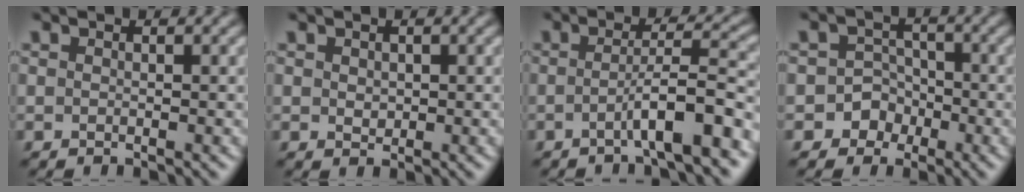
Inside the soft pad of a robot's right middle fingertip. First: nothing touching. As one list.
[{"total": 0.9, "force": [0.2, 0.8, 0.5], "torque": [-0.010, -0.002, 0.005]}, {"total": 5.5, "force": [-2.3, 0.7, 5.0], "torque": [-0.073, 0.017, -0.044]}, {"total": 3.7, "force": [-1.8, 3.2, 0.3], "torque": [0.034, 0.008, -0.043]}]